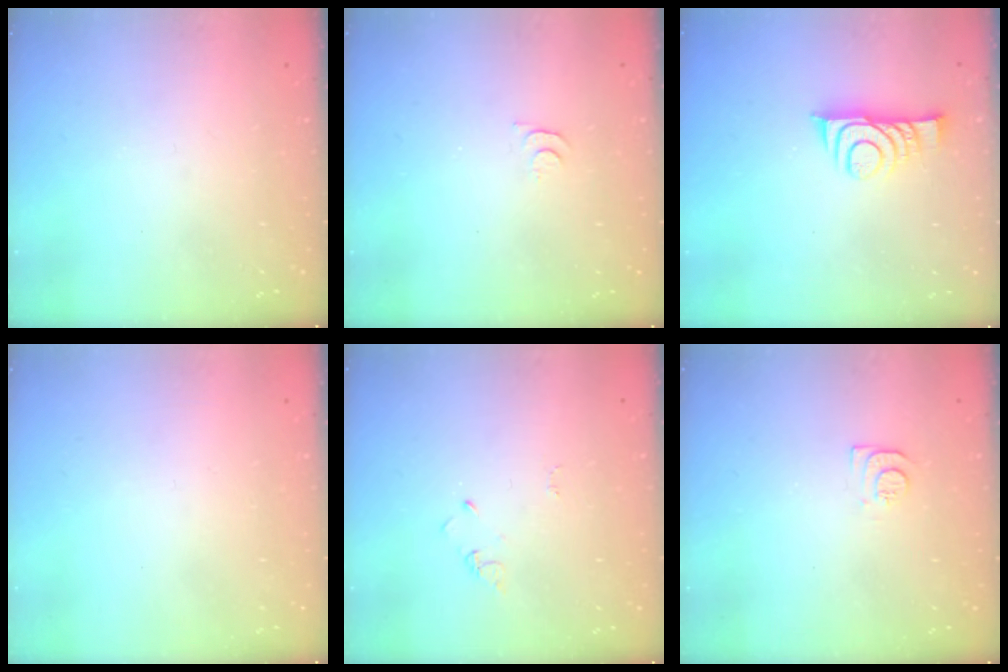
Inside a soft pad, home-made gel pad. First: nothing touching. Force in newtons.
{"total": 5.2, "press": 5.1, "slide": 0.5}
{"total": 9.0, "press": 9.0, "slide": 0.7}
{"total": 1.6, "press": 1.6, "slide": 0.1}
{"total": 2.9, "press": 2.9, "slide": 0.3}
{"total": 8.2, "press": 8.2, "slide": 0.9}